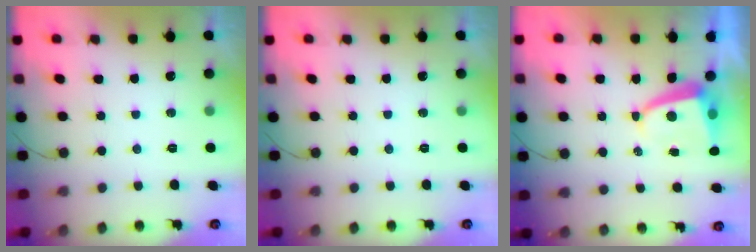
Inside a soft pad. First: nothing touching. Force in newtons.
{"total": 0.0}
{"total": 4.9, "press": 4.8, "slide": 0.5}